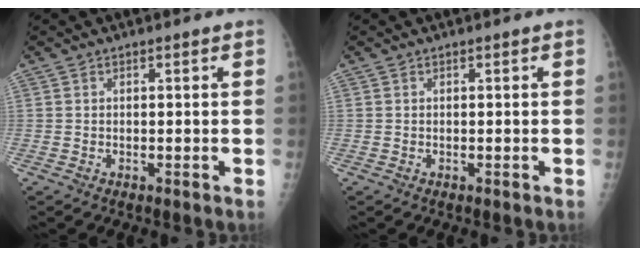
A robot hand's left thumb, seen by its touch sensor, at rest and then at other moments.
{"total": 0.0}